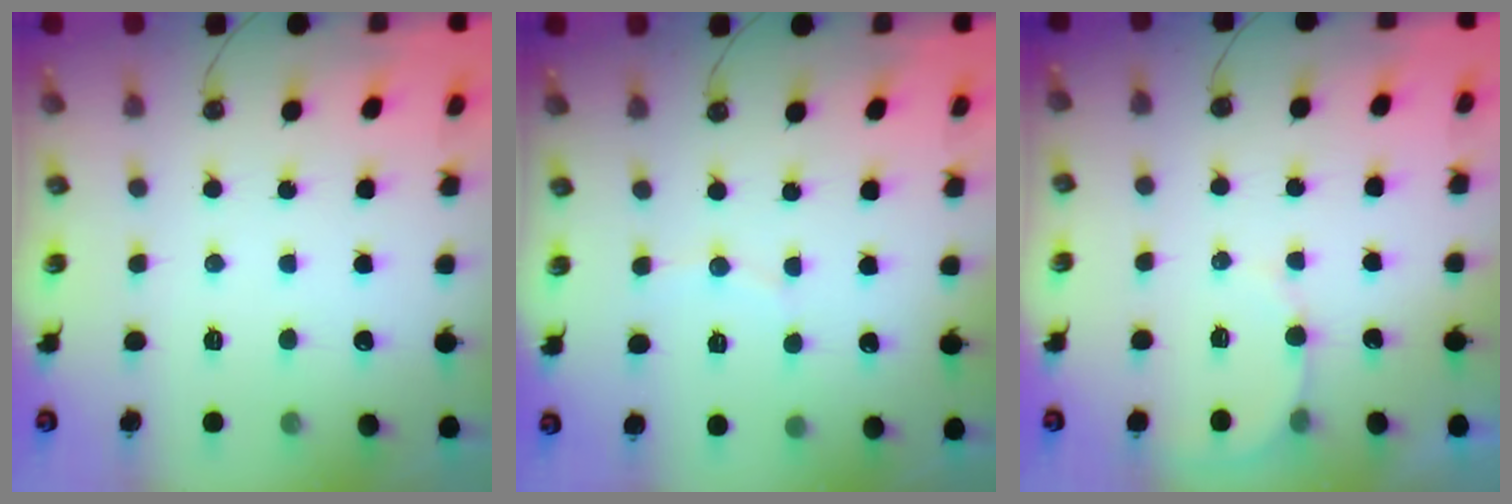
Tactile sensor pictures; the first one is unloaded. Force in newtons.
{"total": 4.9, "press": 4.7, "slide": 1.1}
{"total": 4.4, "press": 4.4, "slide": 0.3}